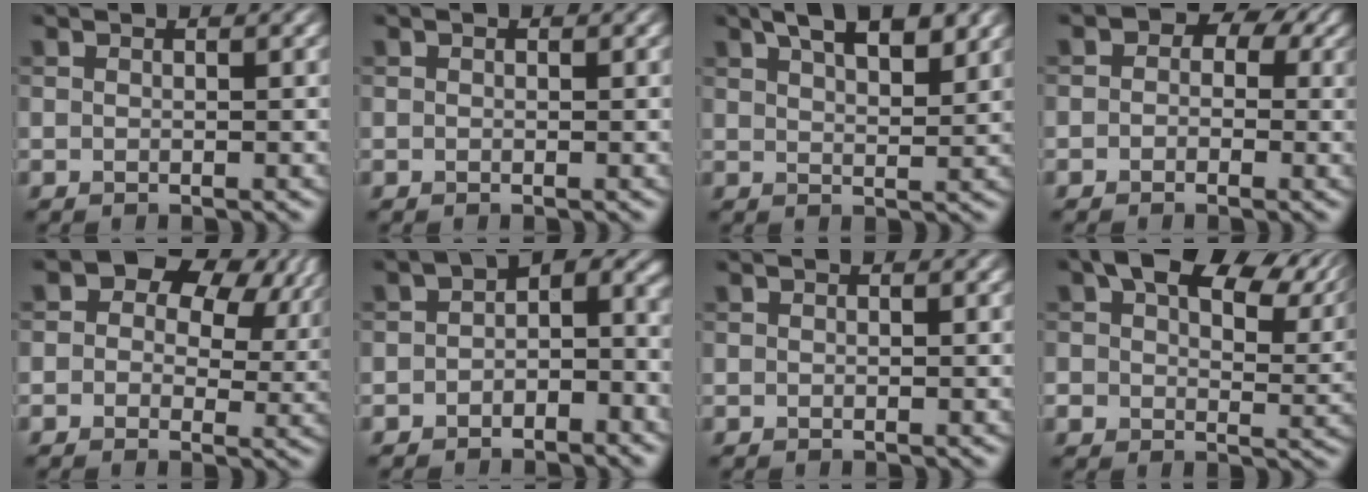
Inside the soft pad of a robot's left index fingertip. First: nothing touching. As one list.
[{"total": 0.0}, {"total": 6.1, "force": [3.9, 2.1, 4.2], "torque": [-0.058, 0.016, 0.055]}, {"total": 4.9, "force": [1.1, 3.8, 2.9], "torque": [0.006, 0.018, -0.030]}, {"total": 10.6, "force": [4.2, 7.1, 6.7], "torque": [-0.085, 0.027, 0.050]}, {"total": 6.0, "force": [-1.1, 3.5, 4.8], "torque": [-0.042, 0.019, -0.034]}, {"total": 0.0}, {"total": 10.6, "force": [5.8, 5.8, 6.6], "torque": [-0.101, 0.005, 0.099]}]